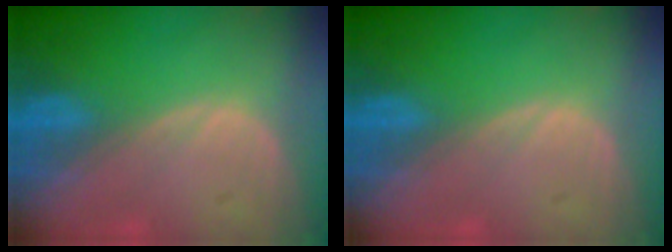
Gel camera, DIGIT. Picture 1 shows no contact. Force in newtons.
{"total": 0.0}